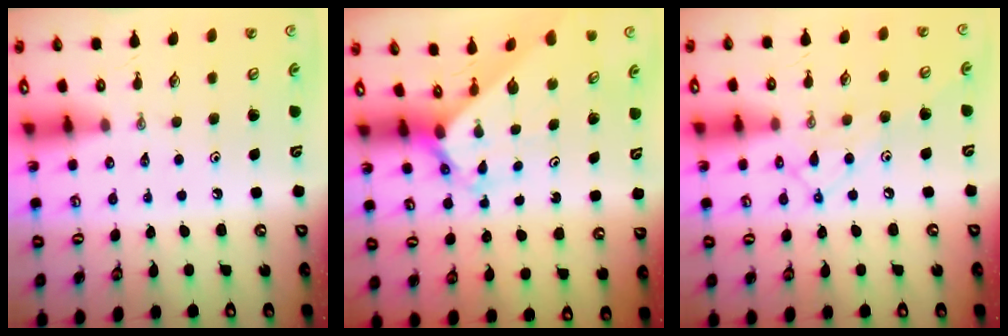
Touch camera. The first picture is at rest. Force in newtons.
{"total": 2.4, "press": 2.4, "slide": 0.2}
{"total": 11.3, "press": 11.3, "slide": 0.8}